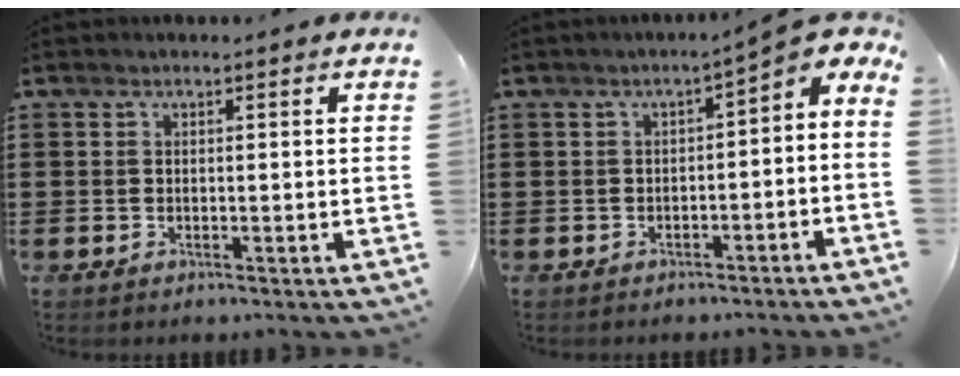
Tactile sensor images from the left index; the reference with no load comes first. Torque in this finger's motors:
{"motor_torque": [1.48, 0.16, 0.32, 0.08]}